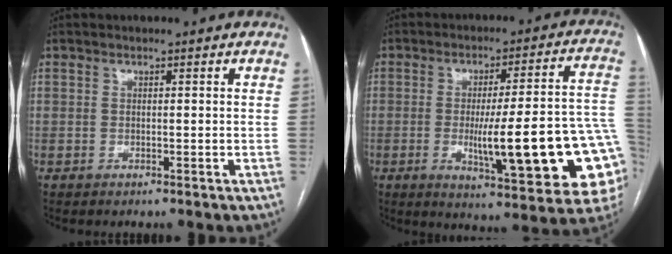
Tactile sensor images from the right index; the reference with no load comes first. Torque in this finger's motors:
{"motor_torque": [1.50, -0.64, 0.62, 0.21]}